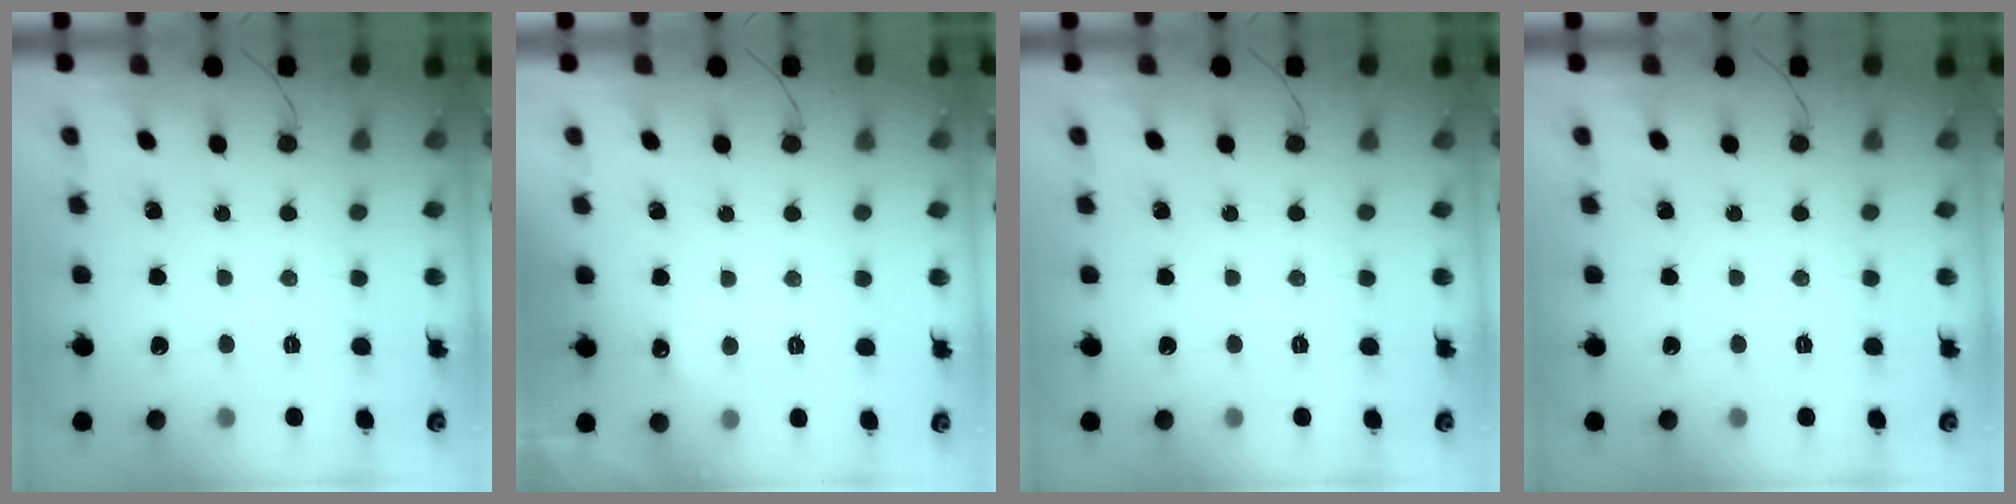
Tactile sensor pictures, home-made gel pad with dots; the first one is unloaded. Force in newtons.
{"total": 8.9, "press": 3.0, "slide": 8.4}
{"total": 0.0}
{"total": 0.0}